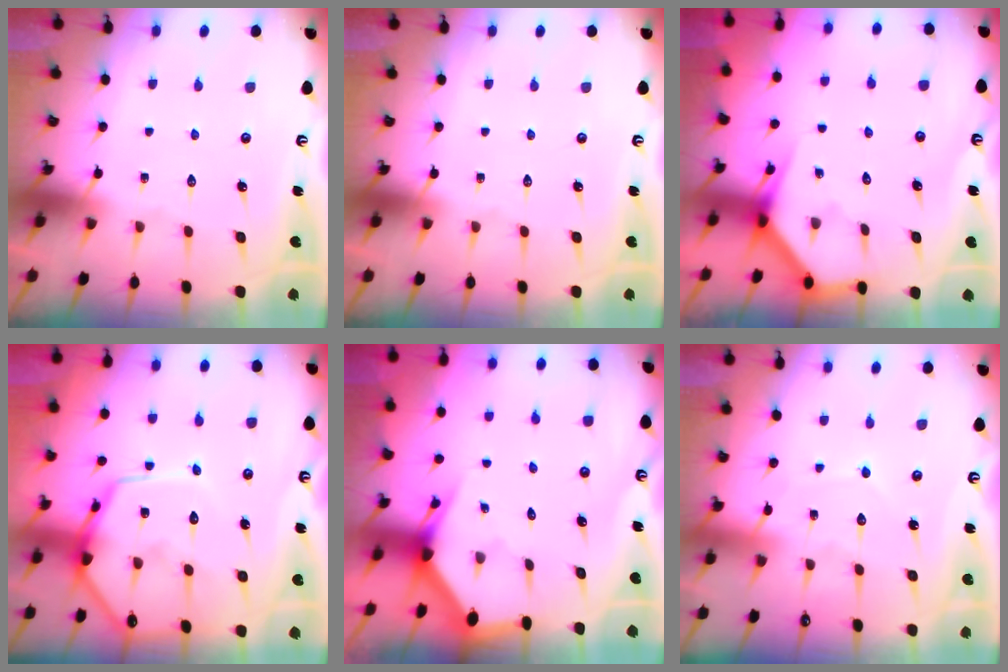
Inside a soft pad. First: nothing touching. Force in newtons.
{"total": 0.0}
{"total": 3.6, "press": 3.6, "slide": 0.2}
{"total": 13.6, "press": 13.6, "slide": 1.2}
{"total": 2.8, "press": 2.8, "slide": 0.1}
{"total": 3.3, "press": 3.3, "slide": 0.1}